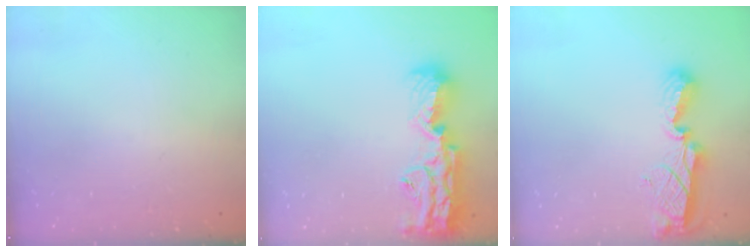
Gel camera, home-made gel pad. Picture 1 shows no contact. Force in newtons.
{"total": 18.1, "press": 17.4, "slide": 5.2}
{"total": 8.5, "press": 8.4, "slide": 1.2}